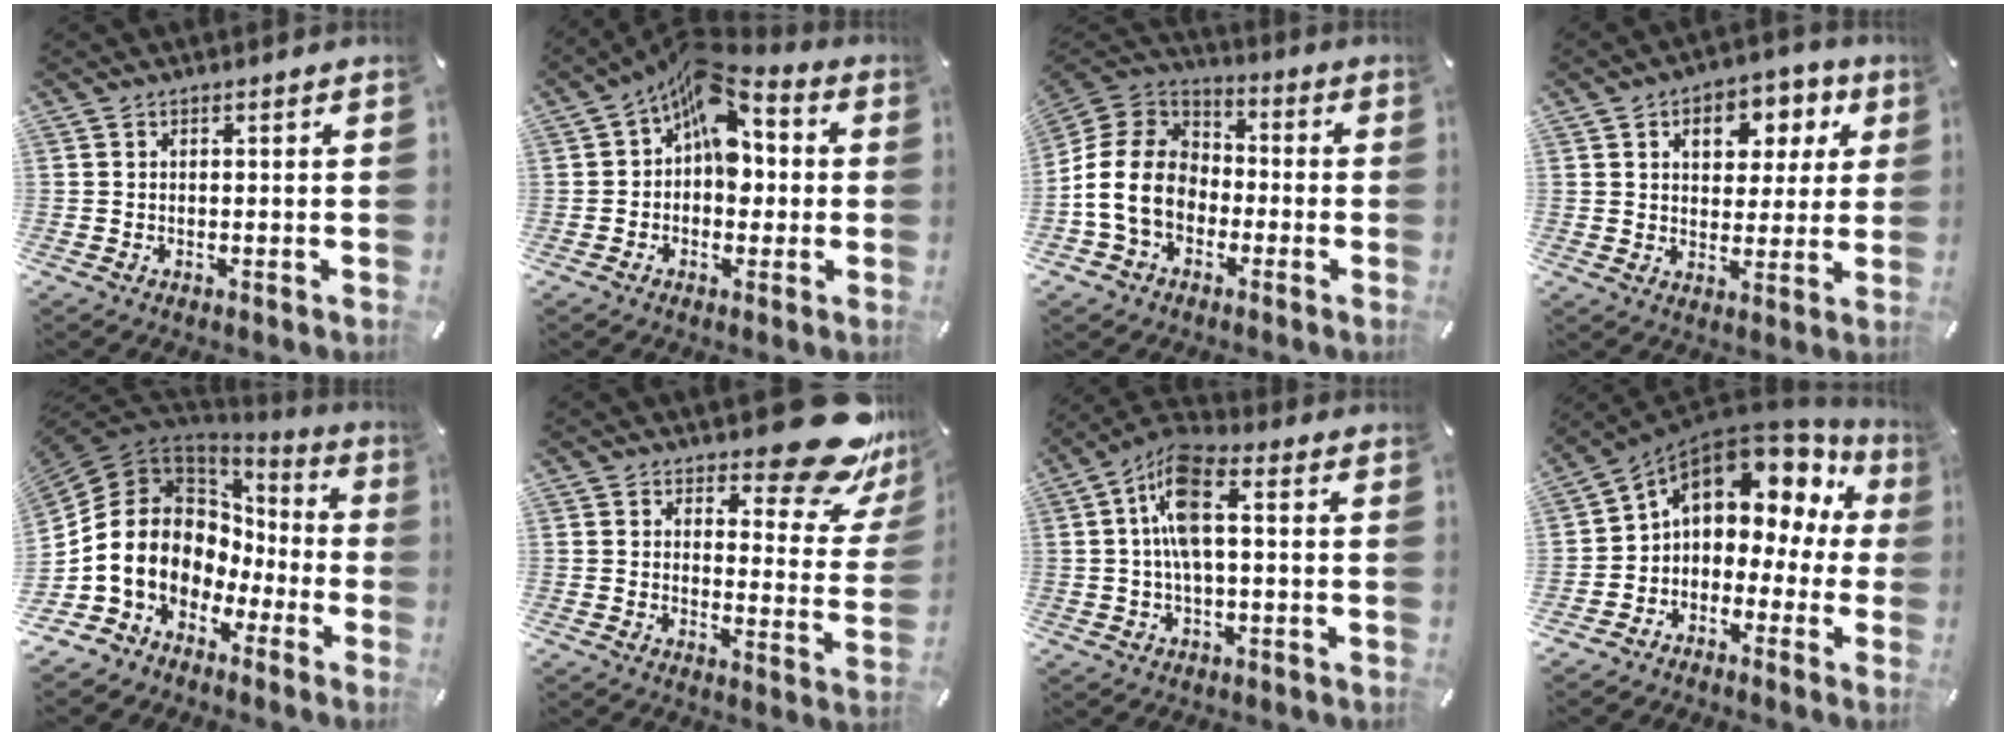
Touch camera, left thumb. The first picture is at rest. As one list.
[{"total": 11.9, "force": [3.5, 7.8, 8.3], "torque": [-0.114, -0.033, 0.063]}, {"total": 13.7, "force": [-3.4, 11.1, 7.2], "torque": [-0.178, 0.032, -0.064]}, {"total": 9.3, "force": [3.7, 7.1, 4.8], "torque": [-0.058, -0.011, 0.057]}, {"total": 13.1, "force": [-0.6, 11.4, 6.4], "torque": [-0.161, -0.030, -0.010]}, {"total": 17.5, "force": [12.5, 6.4, 10.4], "torque": [-0.127, -0.095, 0.210]}, {"total": 10.2, "force": [1.0, 4.2, 9.3], "torque": [-0.196, 0.003, 0.016]}, {"total": 10.0, "force": [5.0, 6.7, 5.4], "torque": [-0.097, -0.041, 0.085]}]